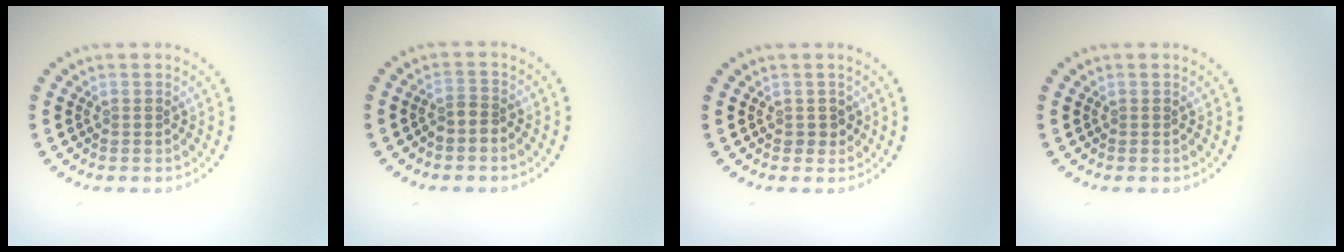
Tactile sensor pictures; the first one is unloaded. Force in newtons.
{"total": 1.5, "press": 1.2, "slide": 1.0}
{"total": 1.0, "press": 0.9, "slide": 0.5}
{"total": 0.0}